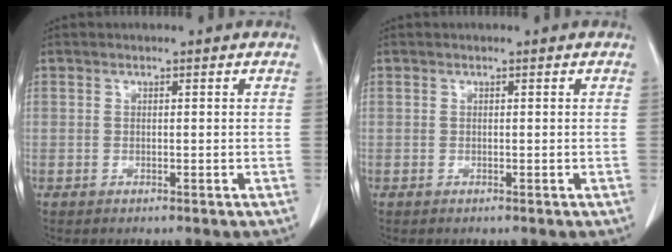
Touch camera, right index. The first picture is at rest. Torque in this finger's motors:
{"motor_torque": [0.00, 0.00, 0.00, 0.00]}